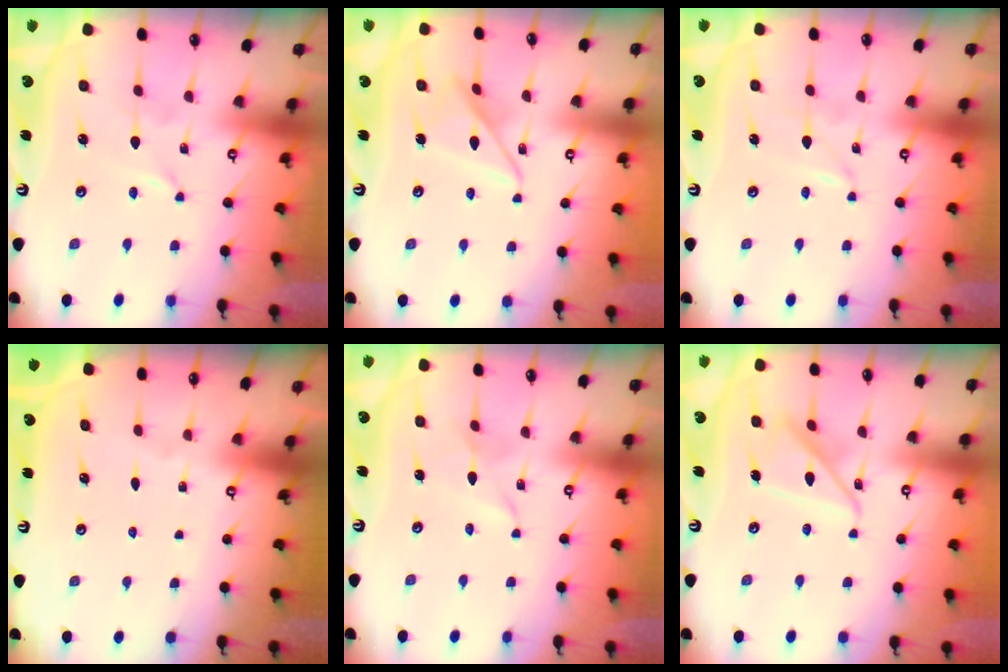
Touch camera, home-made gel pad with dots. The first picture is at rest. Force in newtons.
{"total": 10.1, "press": 10.0, "slide": 1.1}
{"total": 1.1, "press": 1.1, "slide": 0.1}
{"total": 0.0}
{"total": 1.7, "press": 1.6, "slide": 0.2}
{"total": 13.5, "press": 13.5, "slide": 1.2}